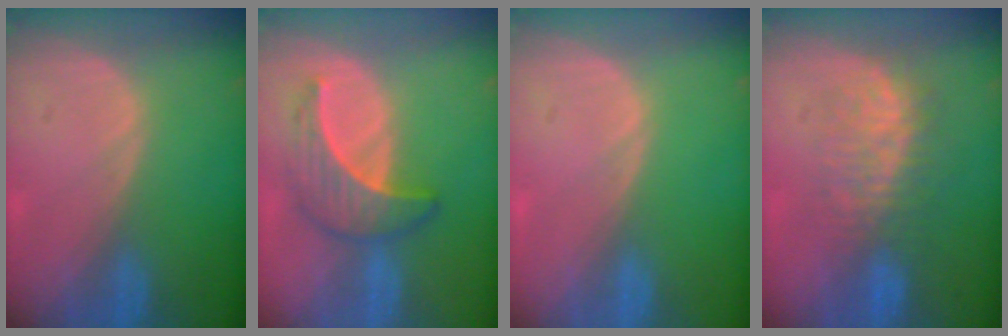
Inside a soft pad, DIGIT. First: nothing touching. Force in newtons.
{"total": 6.9, "press": 6.4, "slide": 2.6}
{"total": 0.0}
{"total": 7.5, "press": 7.3, "slide": 1.7}